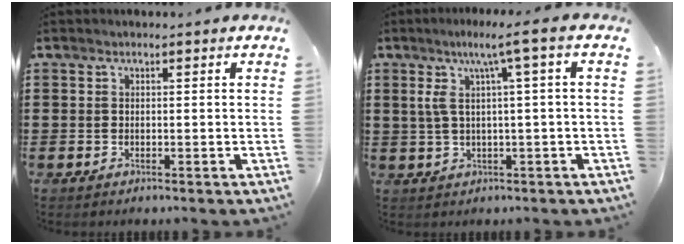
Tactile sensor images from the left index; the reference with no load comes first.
{"total": 6.6, "force": [1.8, -0.1, 6.3], "torque": [-0.134, 0.000, 0.020]}